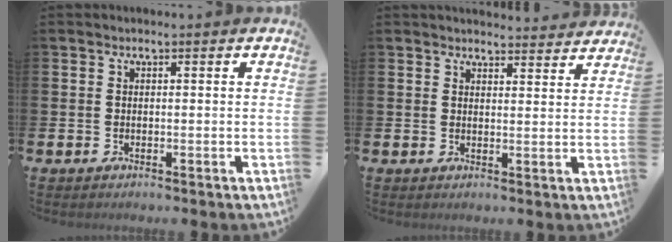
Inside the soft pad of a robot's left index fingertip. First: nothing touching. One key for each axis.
{"total": 3.4, "fx": 3.4, "fy": 0.5, "fz": 0.0, "tx": 0.003, "ty": -0.023, "tz": 0.060}